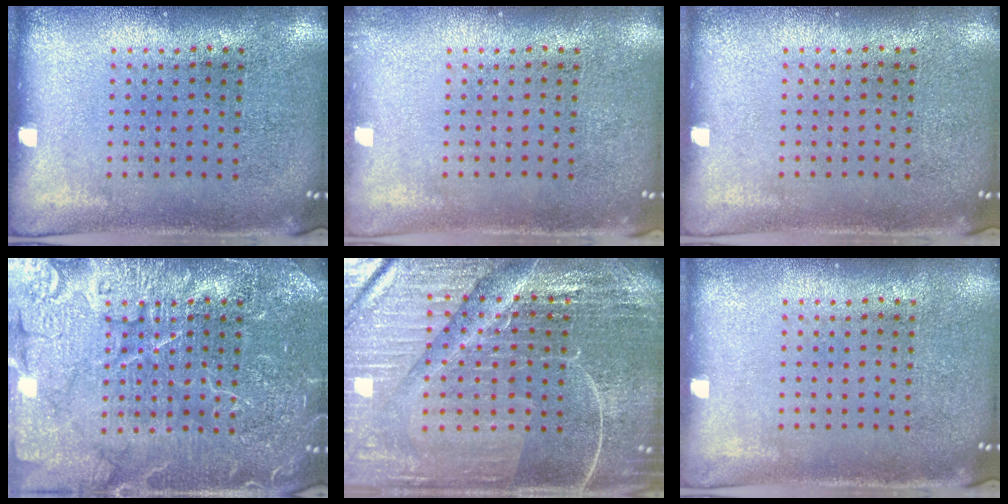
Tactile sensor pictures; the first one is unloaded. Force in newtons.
{"total": 0.7, "press": 0.7, "slide": 0.1}
{"total": 0.0}
{"total": 7.2, "press": 7.1, "slide": 1.0}
{"total": 5.6, "press": 5.2, "slide": 2.0}
{"total": 0.0}